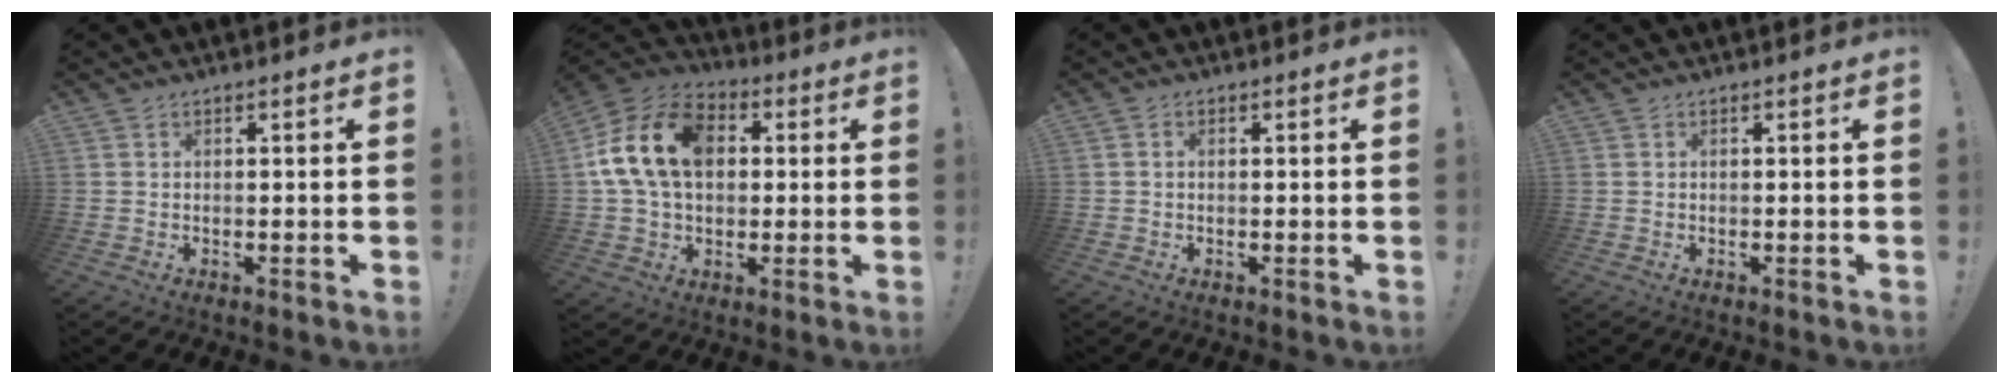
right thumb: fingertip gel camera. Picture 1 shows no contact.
{"total": 18.2, "force": [3.7, 13.0, 12.2], "torque": [-0.222, 0.009, 0.070]}
{"total": 0.6, "force": [-0.1, 0.5, 0.4], "torque": [-0.010, 0.003, -0.001]}
{"total": 0.0}